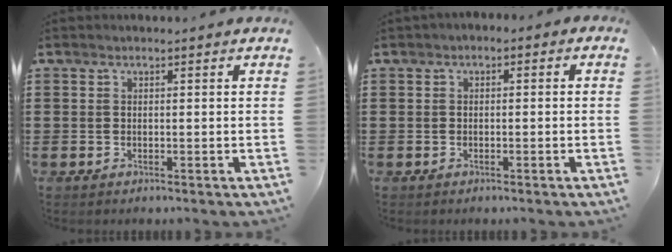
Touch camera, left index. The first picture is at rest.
{"total": 1.0, "force": [-0.9, 0.4, 0.4], "torque": [-0.011, 0.001, -0.019]}